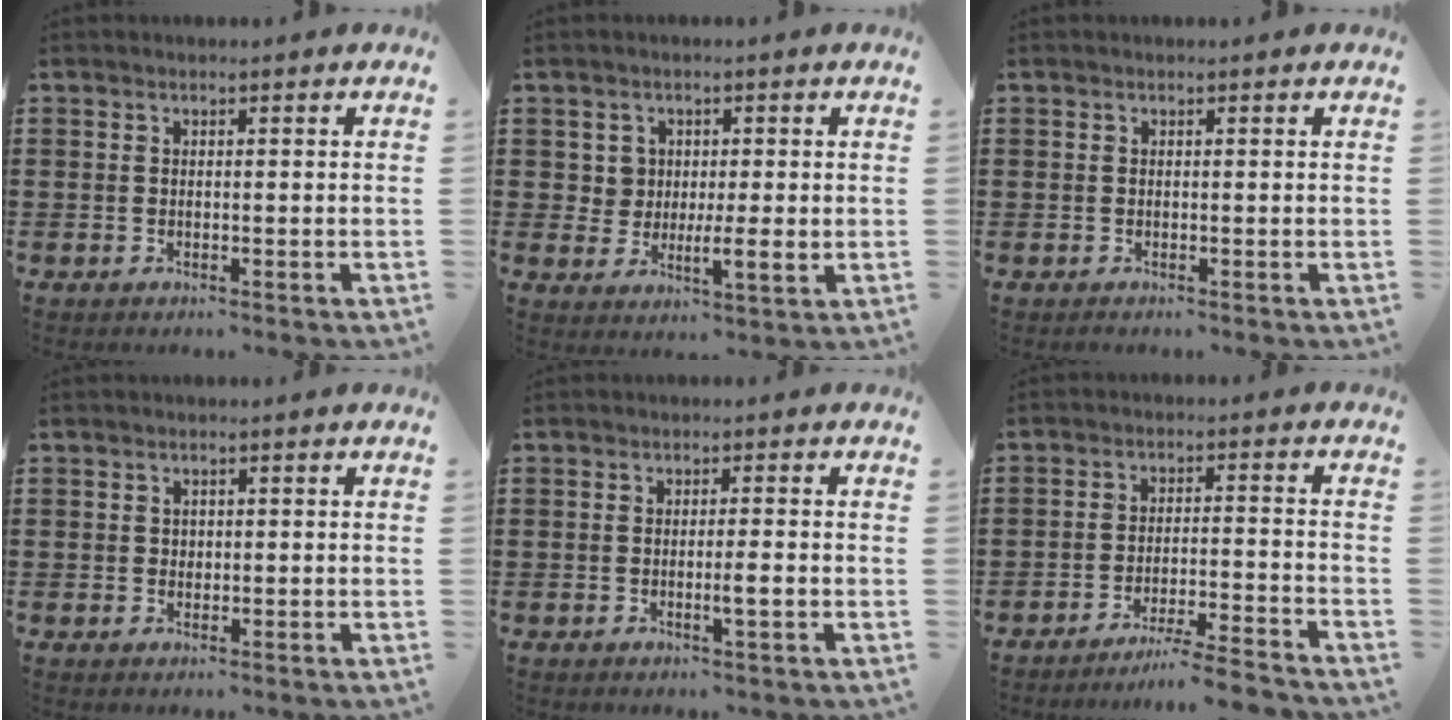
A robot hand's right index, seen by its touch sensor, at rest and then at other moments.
{"total": 3.4, "force": [0.6, 2.5, 2.3], "torque": [-0.053, 0.009, 0.010]}
{"total": 0.0}
{"total": 0.8, "force": [0.2, 0.7, 0.3], "torque": [-0.007, 0.003, 0.005]}
{"total": 2.5, "force": [-0.7, 0.0, 2.4], "torque": [-0.039, -0.005, -0.012]}
{"total": 5.2, "force": [-4.8, -0.6, 1.9], "torque": [-0.032, -0.012, -0.094]}